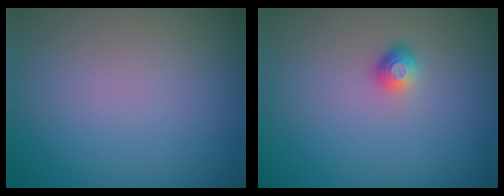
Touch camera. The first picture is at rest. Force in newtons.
{"total": 1.2, "press": 1.0, "slide": 0.5}